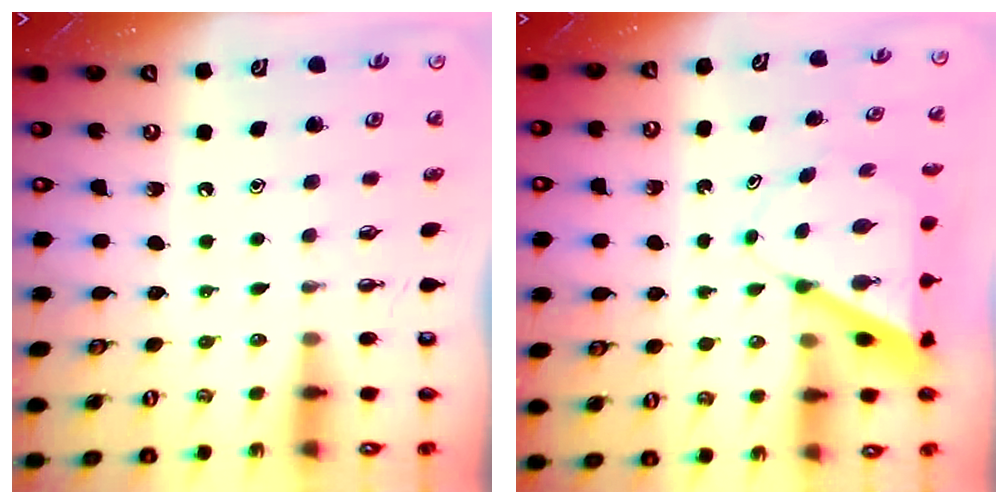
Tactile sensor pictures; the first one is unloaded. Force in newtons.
{"total": 7.6, "press": 7.5, "slide": 0.5}